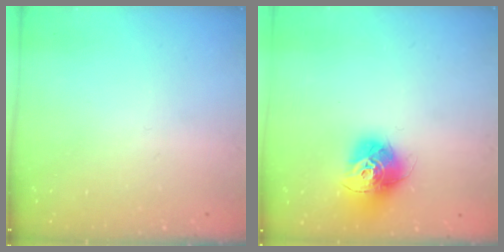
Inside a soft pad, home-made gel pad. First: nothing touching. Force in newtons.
{"total": 14.1, "press": 14.1, "slide": 1.3}